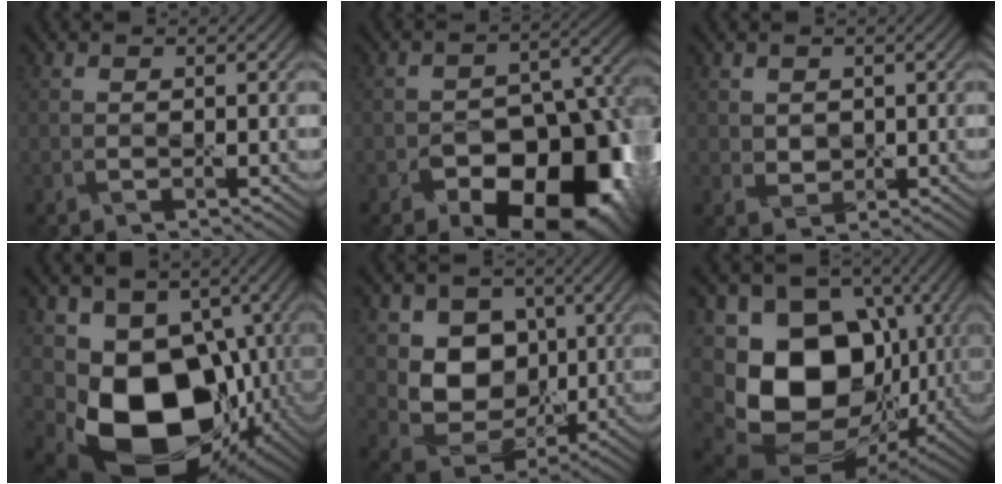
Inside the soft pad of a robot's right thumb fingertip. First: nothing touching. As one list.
[{"total": 16.5, "force": [-9.0, 9.7, 9.9], "torque": [-0.114, -0.009, -0.127]}, {"total": 2.0, "force": [0.7, 1.7, 0.9], "torque": [-0.027, -0.006, 0.015]}, {"total": 15.5, "force": [-2.4, 11.5, 10.0], "torque": [-0.171, -0.050, -0.027]}, {"total": 8.7, "force": [1.6, 7.2, 4.6], "torque": [-0.102, -0.016, 0.019]}, {"total": 17.4, "force": [-1.2, 13.2, 11.3], "torque": [-0.217, -0.033, -0.007]}]